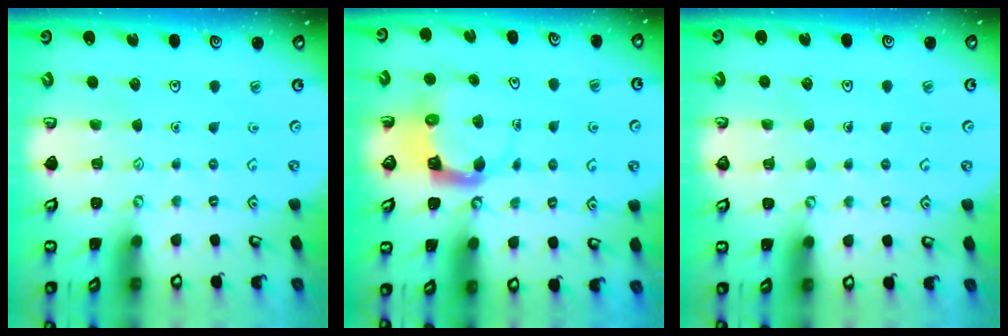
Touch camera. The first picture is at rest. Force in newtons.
{"total": 3.8, "press": 3.8, "slide": 0.7}
{"total": 0.8, "press": 0.8, "slide": 0.3}